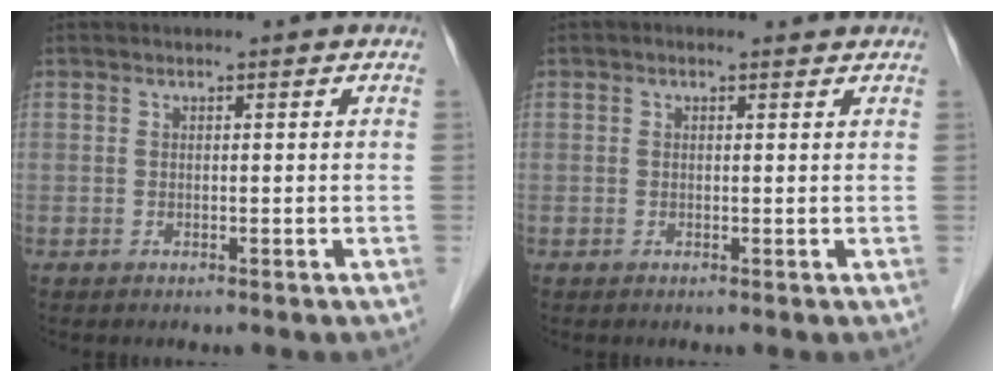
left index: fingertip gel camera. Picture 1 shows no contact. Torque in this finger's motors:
{"motor_torque": [0.46, -0.40, 0.12, 0.00]}